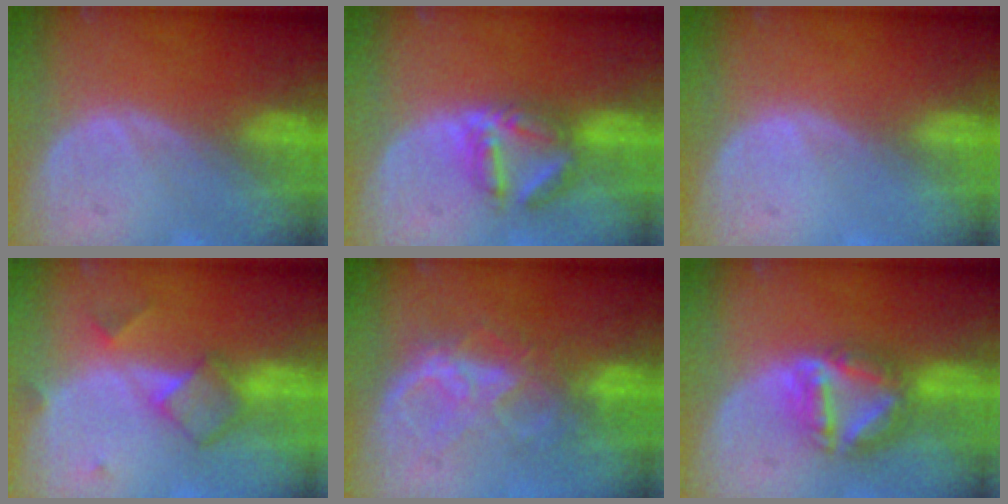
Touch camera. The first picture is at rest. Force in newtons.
{"total": 5.8, "press": 5.7, "slide": 1.2}
{"total": 0.0}
{"total": 5.3, "press": 5.3, "slide": 0.8}
{"total": 6.5, "press": 6.5, "slide": 0.7}
{"total": 7.7, "press": 6.7, "slide": 3.7}